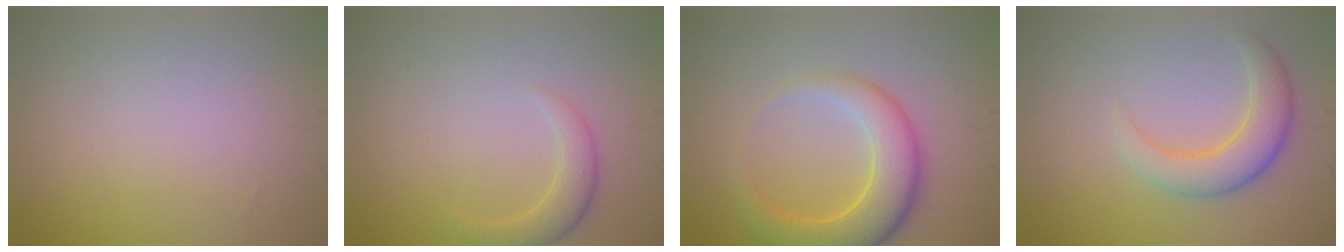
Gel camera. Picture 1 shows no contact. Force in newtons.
{"total": 2.2, "press": 2.2, "slide": 0.2}
{"total": 6.0, "press": 6.0, "slide": 0.2}
{"total": 4.0, "press": 4.0, "slide": 0.1}